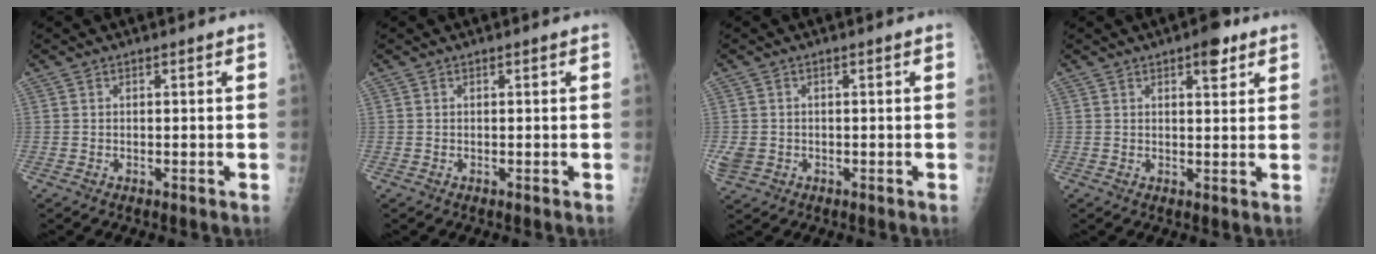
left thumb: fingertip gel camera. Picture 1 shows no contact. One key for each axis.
{"total": 0.0}
{"total": 3.4, "fx": -0.6, "fy": 2.9, "fz": 1.7, "tx": -0.040, "ty": -0.001, "tz": -0.004}
{"total": 4.7, "fx": 2.8, "fy": 1.8, "fz": 3.3, "tx": -0.033, "ty": -0.012, "tz": 0.035}